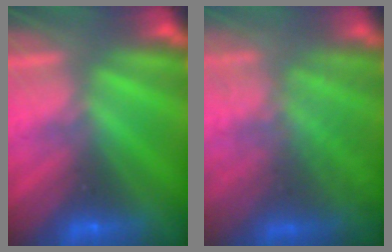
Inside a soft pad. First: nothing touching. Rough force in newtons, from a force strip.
{"total": 10.5}